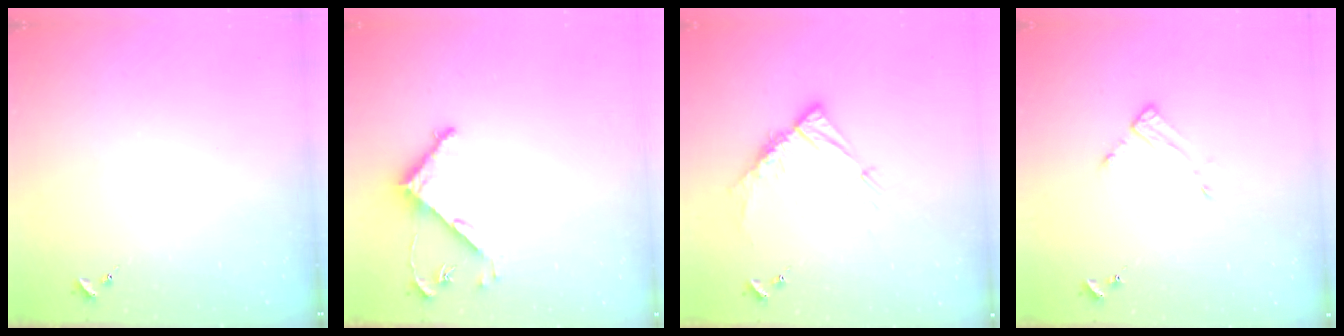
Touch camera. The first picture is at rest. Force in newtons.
{"total": 4.8, "press": 4.8, "slide": 0.3}
{"total": 10.7, "press": 10.7, "slide": 0.9}
{"total": 3.3, "press": 3.3, "slide": 0.3}